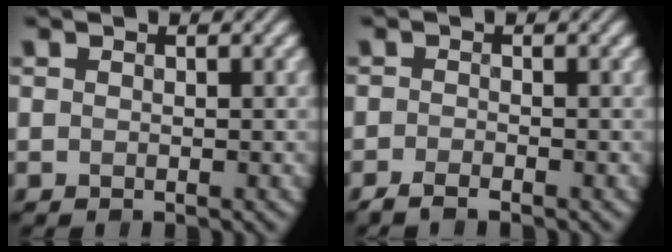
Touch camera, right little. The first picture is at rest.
{"total": 1.1, "force": [-1.0, 0.1, 0.4], "torque": [-0.002, -0.005, -0.019]}